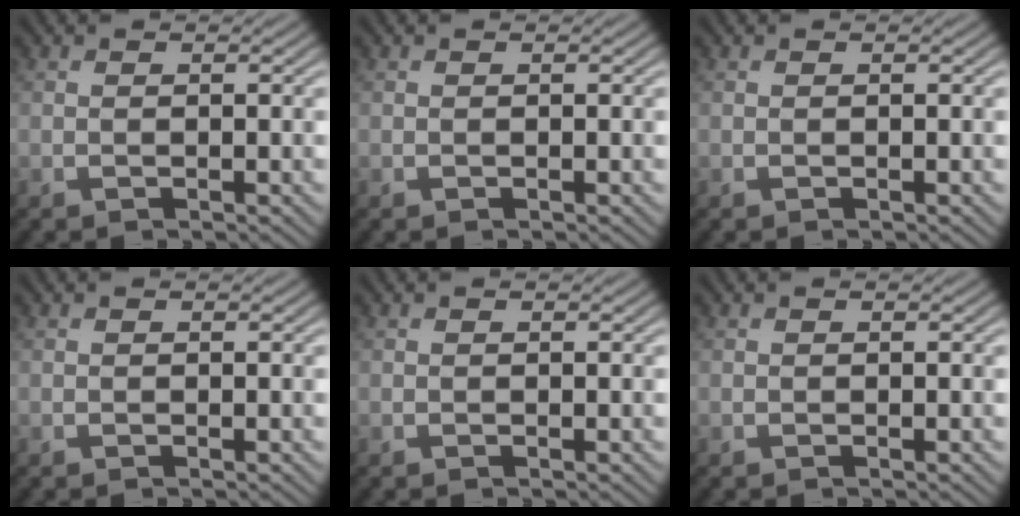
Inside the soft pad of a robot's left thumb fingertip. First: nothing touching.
{"total": 0.0}
{"total": 0.0}
{"total": 0.0}
{"total": 0.0}
{"total": 0.0}